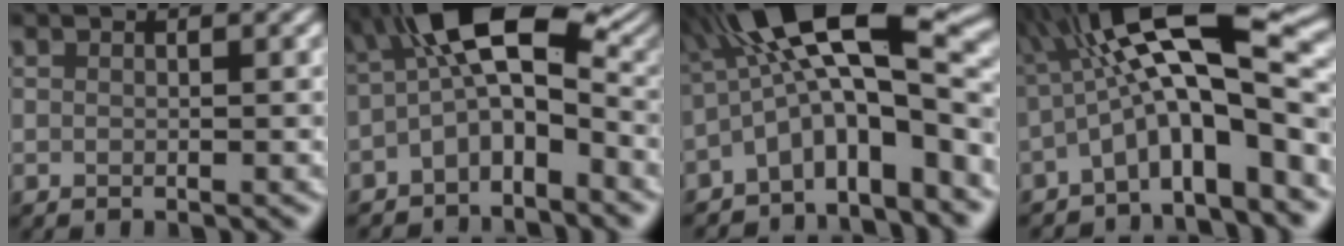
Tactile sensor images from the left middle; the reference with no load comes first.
{"total": 8.3, "force": [-1.2, 4.0, 7.2], "torque": [-0.123, 0.020, -0.041]}
{"total": 11.8, "force": [-2.1, 3.6, 11.0], "torque": [-0.172, 0.035, -0.046]}
{"total": 11.3, "force": [-1.6, 2.8, 10.8], "torque": [-0.174, 0.031, -0.039]}